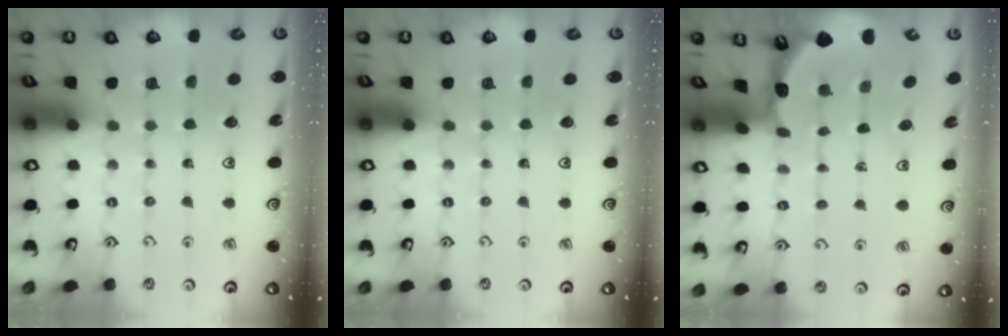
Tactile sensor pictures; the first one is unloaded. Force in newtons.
{"total": 0.0}
{"total": 1.7, "press": 1.7, "slide": 0.1}